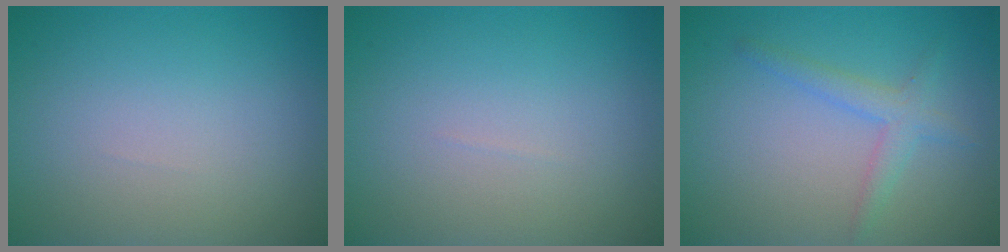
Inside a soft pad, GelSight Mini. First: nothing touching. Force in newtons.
{"total": 0.0}
{"total": 2.1, "press": 2.1, "slide": 0.1}